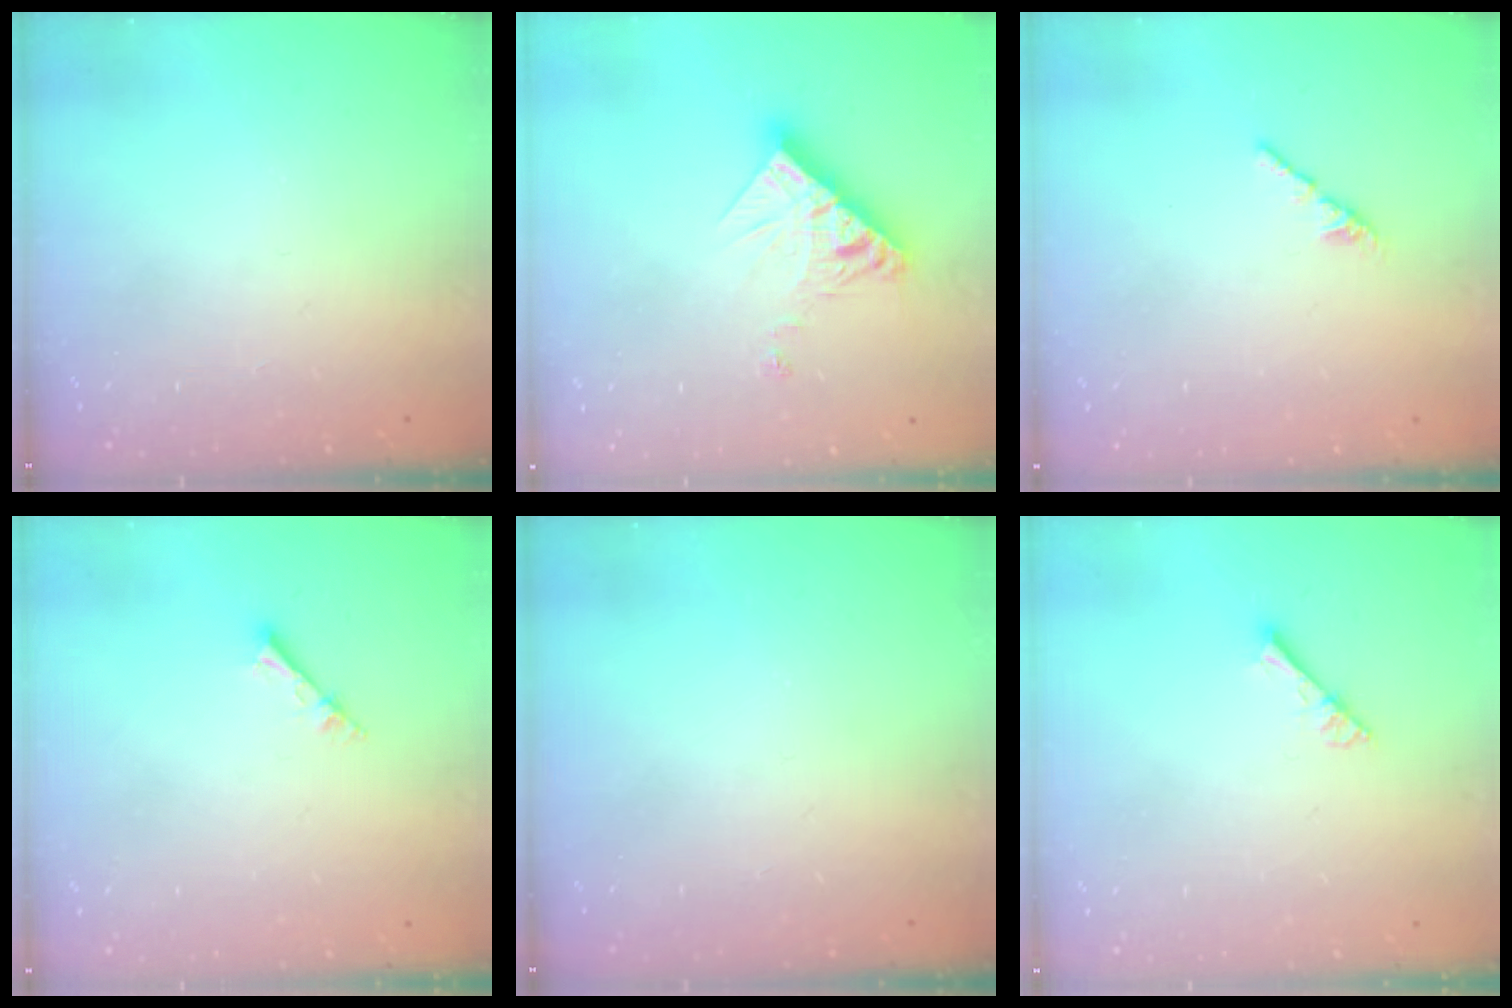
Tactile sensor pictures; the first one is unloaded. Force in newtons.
{"total": 11.4, "press": 11.3, "slide": 1.2}
{"total": 2.4, "press": 2.3, "slide": 0.8}
{"total": 2.6, "press": 2.6, "slide": 0.3}
{"total": 0.0}
{"total": 2.9, "press": 2.9, "slide": 0.3}